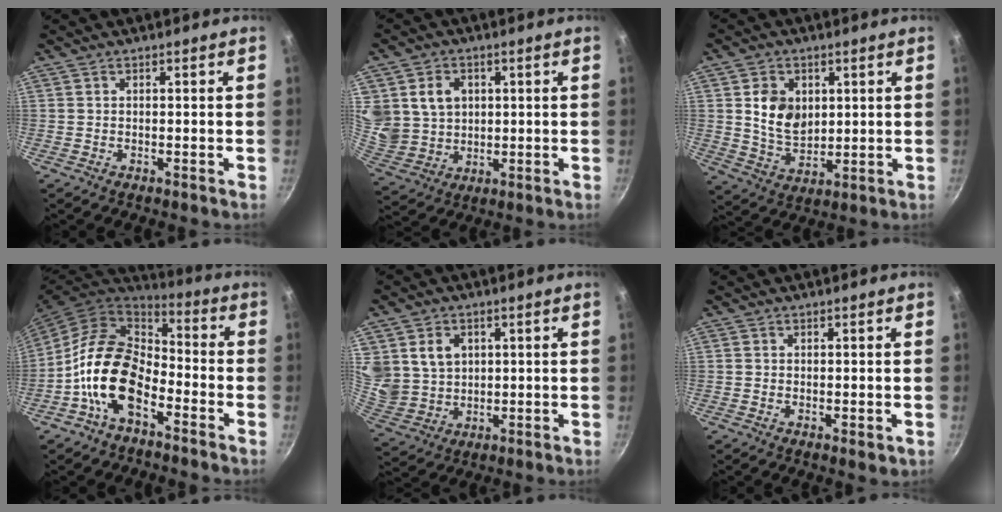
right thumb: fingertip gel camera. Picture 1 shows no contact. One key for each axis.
{"total": 12.4, "fx": 3.4, "fy": 10.5, "fz": 5.8, "tx": -0.102, "ty": -0.014, "tz": 0.077}
{"total": 9.4, "fx": 2.1, "fy": 6.9, "fz": 5.9, "tx": -0.083, "ty": -0.020, "tz": 0.045}
{"total": 16.0, "fx": -6.0, "fy": 9.9, "fz": 11.1, "tx": -0.183, "ty": 0.055, "tz": -0.133}
{"total": 11.2, "fx": 3.5, "fy": 9.3, "fz": 5.3, "tx": -0.087, "ty": -0.020, "tz": 0.080}
{"total": 1.5, "fx": 0.1, "fy": 0.8, "fz": 1.3, "tx": -0.019, "ty": -0.006, "tz": -0.001}